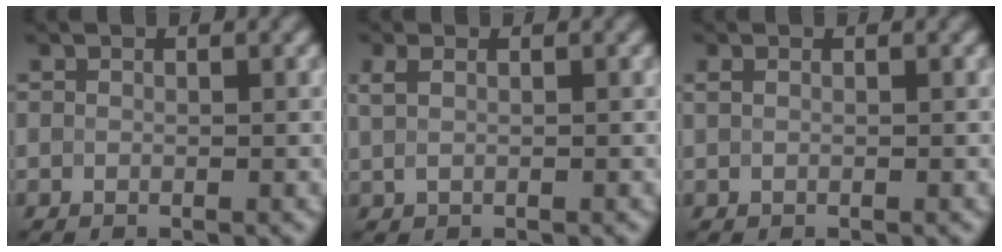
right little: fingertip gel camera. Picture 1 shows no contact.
{"total": 1.1, "force": [0.5, 0.5, 0.9], "torque": [-0.021, 0.003, 0.011]}
{"total": 0.8, "force": [0.4, 0.4, 0.6], "torque": [-0.013, 0.000, 0.006]}